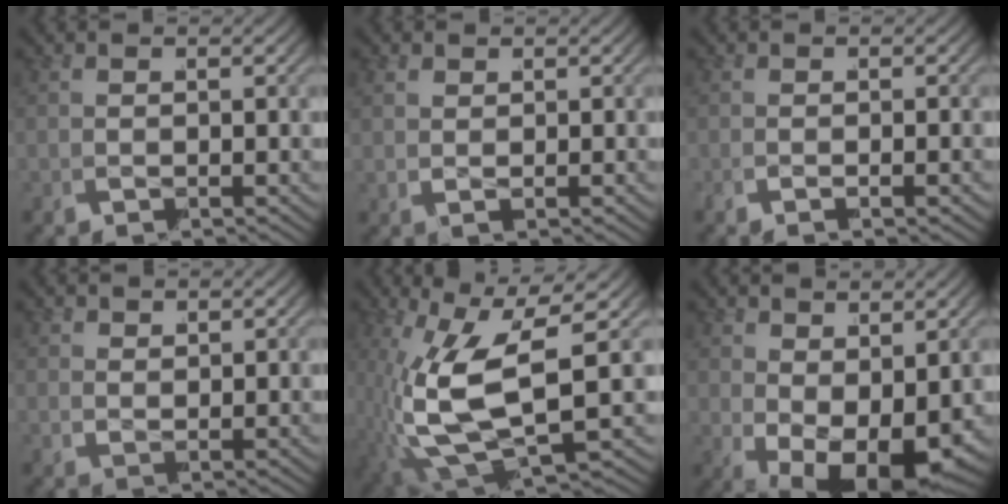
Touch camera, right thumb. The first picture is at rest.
{"total": 0.9, "force": [0.8, -0.2, -0.4], "torque": [0.014, 0.004, 0.016]}
{"total": 0.5, "force": [-0.4, -0.3, 0.0], "torque": [-0.001, 0.004, -0.010]}
{"total": 1.6, "force": [1.4, -0.4, -0.6], "torque": [0.024, 0.004, 0.027]}
{"total": 12.2, "force": [-1.4, 7.2, 9.8], "torque": [-0.231, -0.039, -0.001]}
{"total": 10.2, "force": [-2.9, 6.0, 7.7], "torque": [-0.132, -0.037, -0.029]}